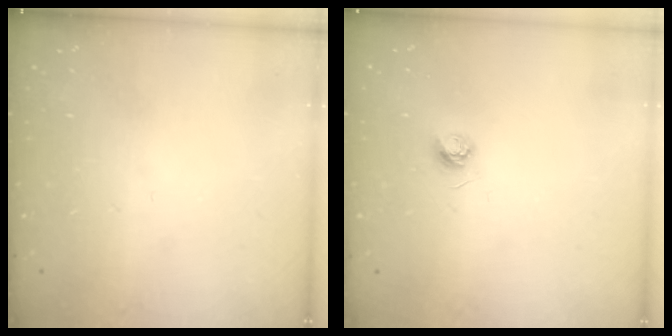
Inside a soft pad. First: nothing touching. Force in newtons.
{"total": 3.4, "press": 3.4, "slide": 0.4}